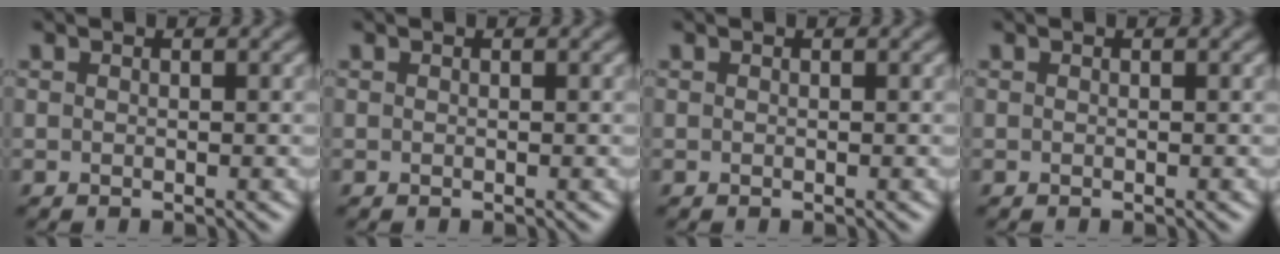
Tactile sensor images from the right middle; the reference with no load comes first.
{"total": 0.0}
{"total": 0.0}
{"total": 0.0}